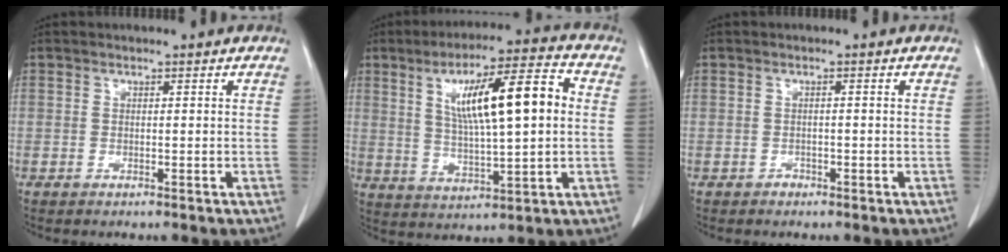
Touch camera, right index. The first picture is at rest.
{"total": 15.0, "force": [2.9, 2.7, 14.5], "torque": [-0.245, 0.024, 0.051]}
{"total": 1.4, "force": [-0.7, 1.1, 0.4], "torque": [-0.011, 0.004, -0.009]}